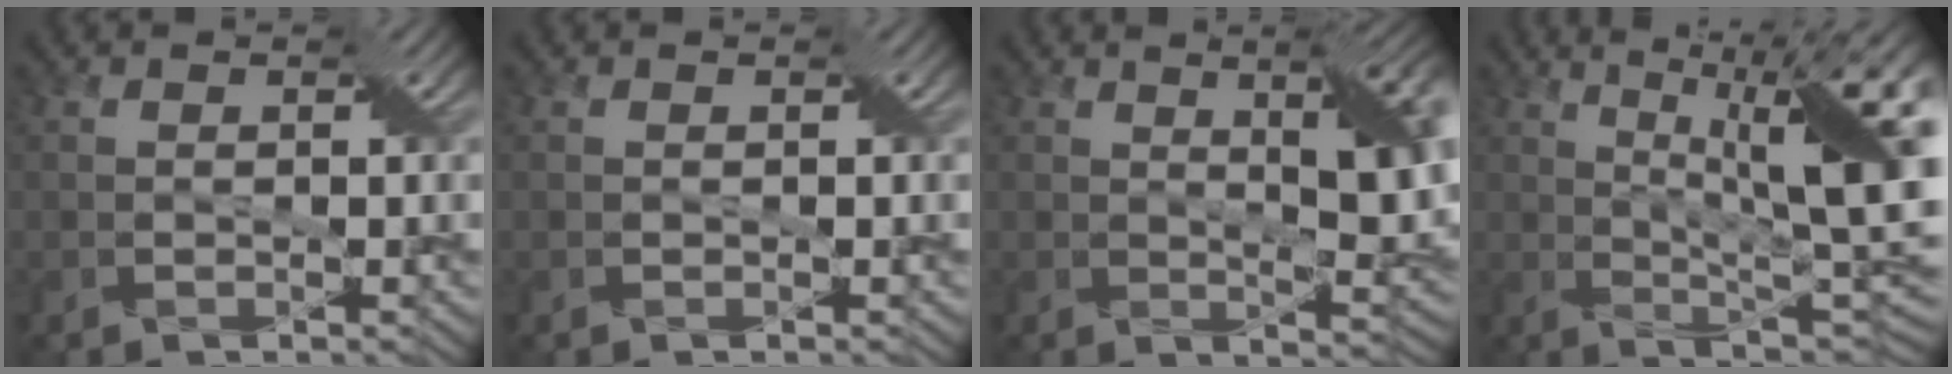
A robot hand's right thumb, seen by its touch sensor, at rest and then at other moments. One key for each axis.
{"total": 0.0}
{"total": 11.4, "fx": 3.5, "fy": 3.7, "fz": 10.2, "tx": -0.142, "ty": 0.013, "tz": 0.049}
{"total": 17.1, "fx": 4.6, "fy": 5.1, "fz": 15.7, "tx": -0.218, "ty": 0.034, "tz": 0.075}